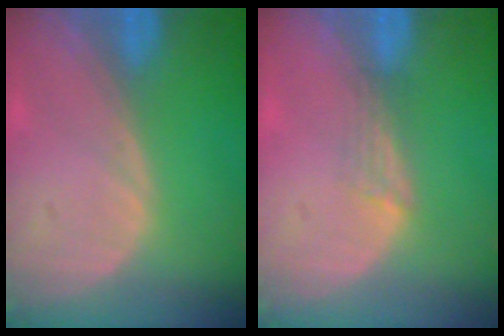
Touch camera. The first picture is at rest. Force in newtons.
{"total": 2.0, "press": 1.6, "slide": 1.3}